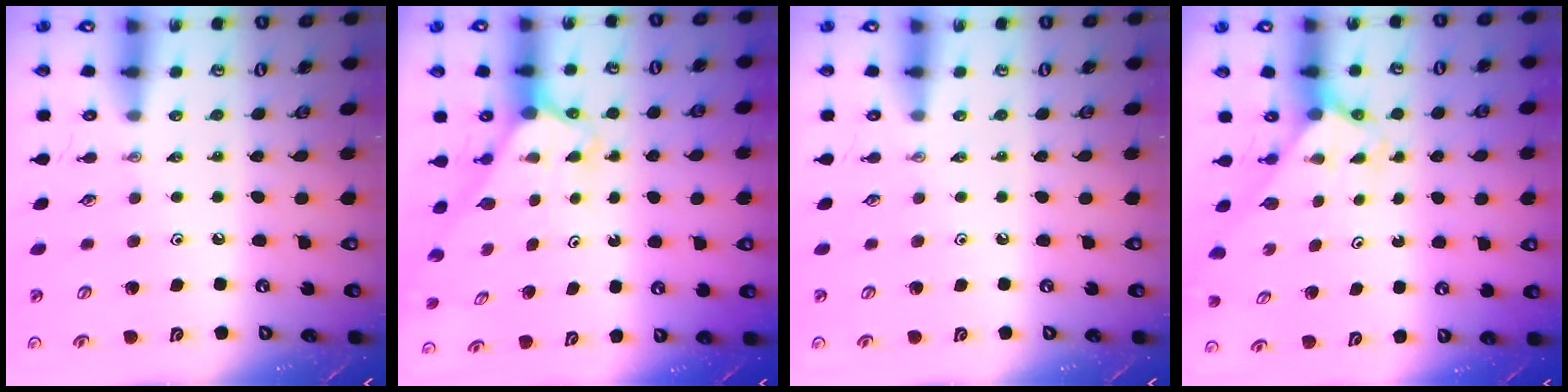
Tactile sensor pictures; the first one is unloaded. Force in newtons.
{"total": 2.2, "press": 2.2, "slide": 0.2}
{"total": 0.0}
{"total": 2.1, "press": 2.1, "slide": 0.1}